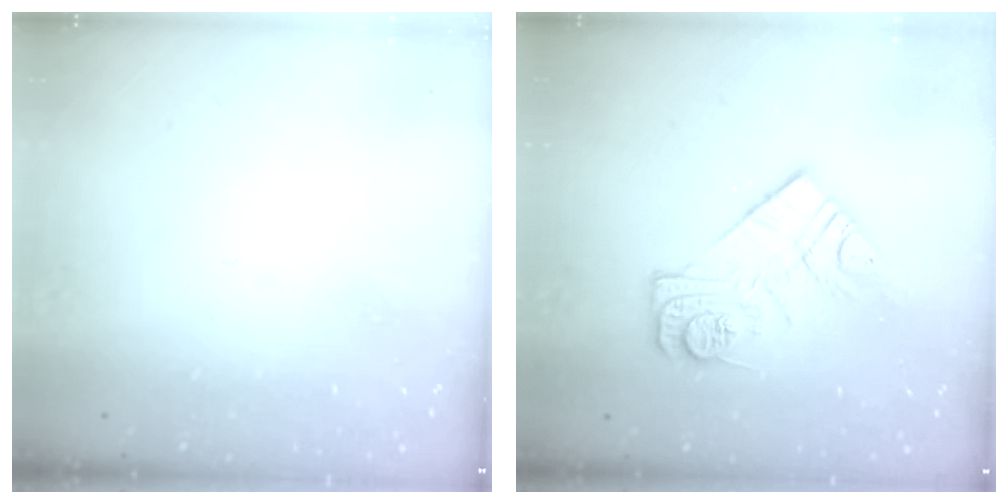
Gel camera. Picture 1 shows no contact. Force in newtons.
{"total": 13.2, "press": 13.2, "slide": 0.9}